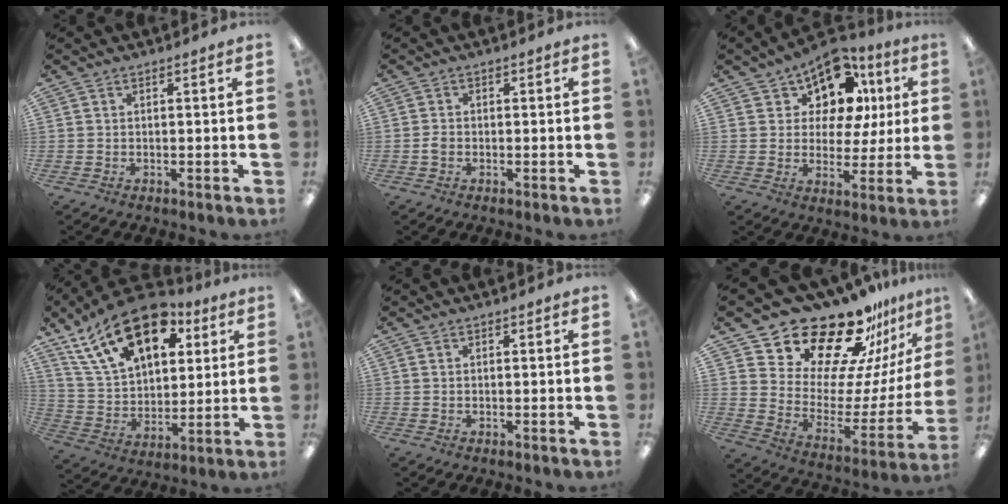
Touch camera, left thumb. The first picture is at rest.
{"total": 1.8, "force": [-0.5, 1.4, 0.9], "torque": [-0.017, 0.005, -0.011]}
{"total": 13.2, "force": [8.1, 8.4, 6.2], "torque": [-0.109, -0.047, 0.149]}
{"total": 21.2, "force": [11.9, 12.0, 12.8], "torque": [-0.221, -0.050, 0.211]}
{"total": 0.0}
{"total": 22.3, "force": [18.8, 9.2, 7.7], "torque": [-0.110, -0.155, 0.333]}